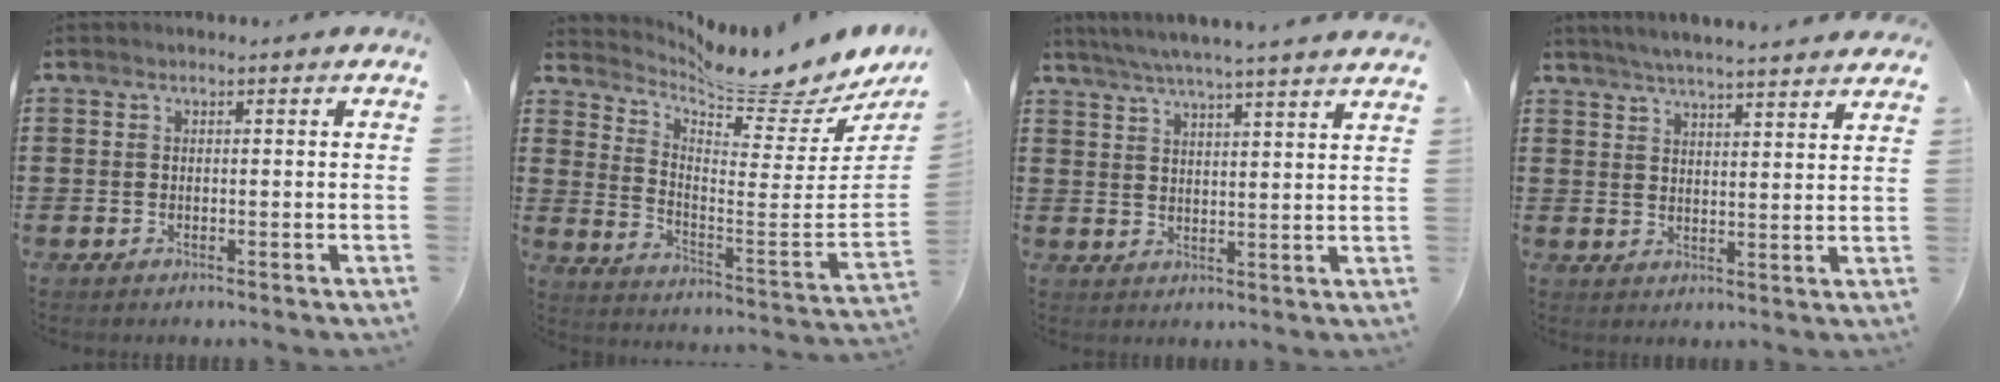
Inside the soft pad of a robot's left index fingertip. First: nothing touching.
{"total": 8.1, "force": [7.8, 0.0, 2.0], "torque": [-0.055, -0.080, 0.128]}
{"total": 5.0, "force": [4.6, -0.6, 1.9], "torque": [-0.051, -0.021, 0.081]}
{"total": 4.3, "force": [4.1, -0.5, 1.2], "torque": [-0.037, -0.019, 0.071]}